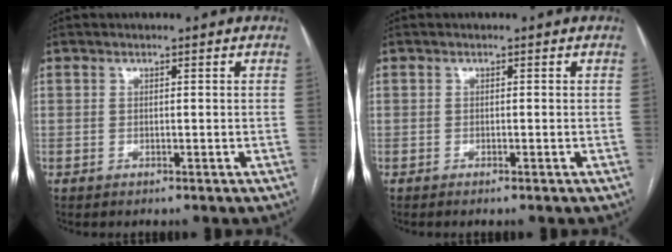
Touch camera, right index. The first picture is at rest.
{"total": 0.5, "force": [-0.4, -0.1, 0.3], "torque": [-0.007, 0.001, -0.007]}